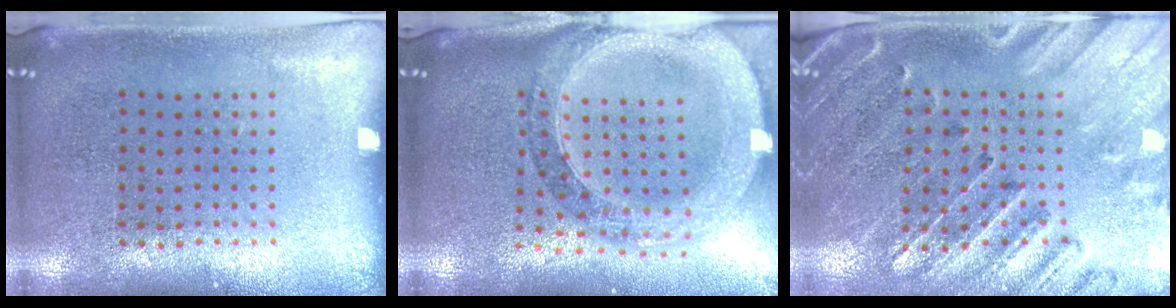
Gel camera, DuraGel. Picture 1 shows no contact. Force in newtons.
{"total": 2.2, "press": 2.0, "slide": 0.9}
{"total": 2.9, "press": 2.7, "slide": 1.0}